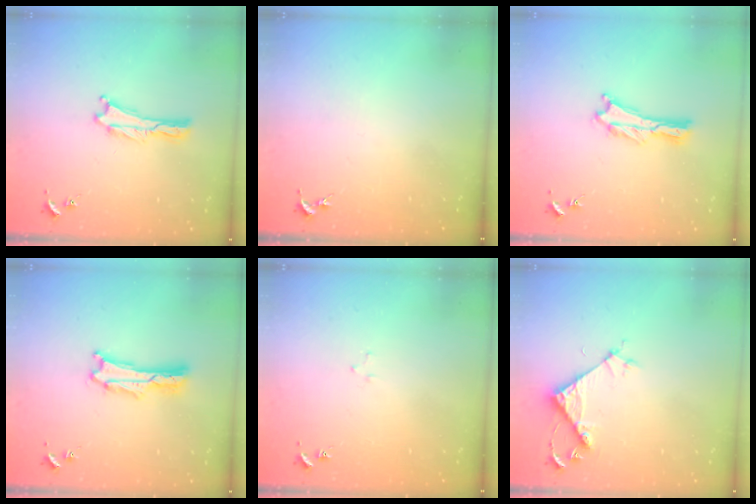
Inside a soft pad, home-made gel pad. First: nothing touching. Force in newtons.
{"total": 0.0}
{"total": 0.9, "press": 0.9, "slide": 0.2}
{"total": 1.4, "press": 1.3, "slide": 0.2}
{"total": 1.6, "press": 1.6, "slide": 0.1}
{"total": 5.4, "press": 5.4, "slide": 0.4}